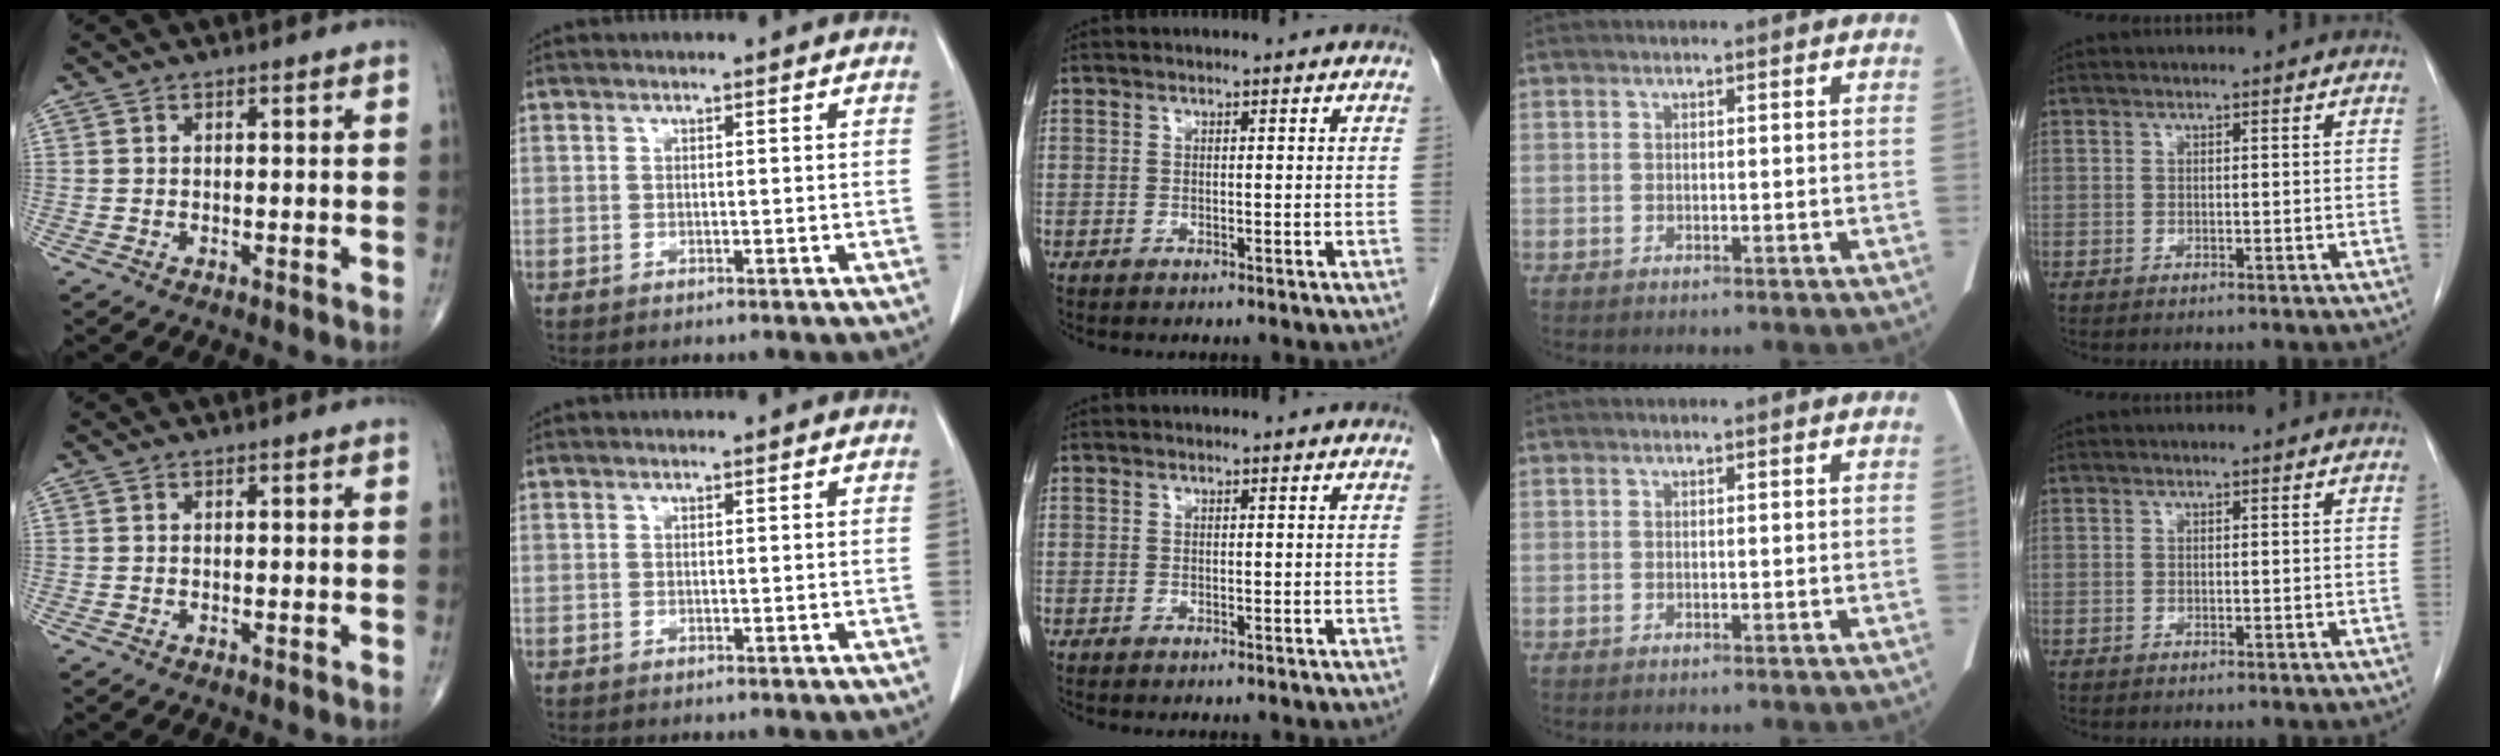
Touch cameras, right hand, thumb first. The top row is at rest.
{}